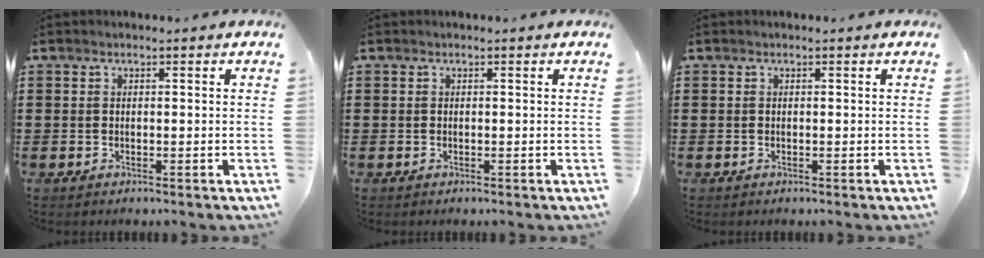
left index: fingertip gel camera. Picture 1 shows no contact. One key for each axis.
{"total": 0.0}
{"total": 0.0}